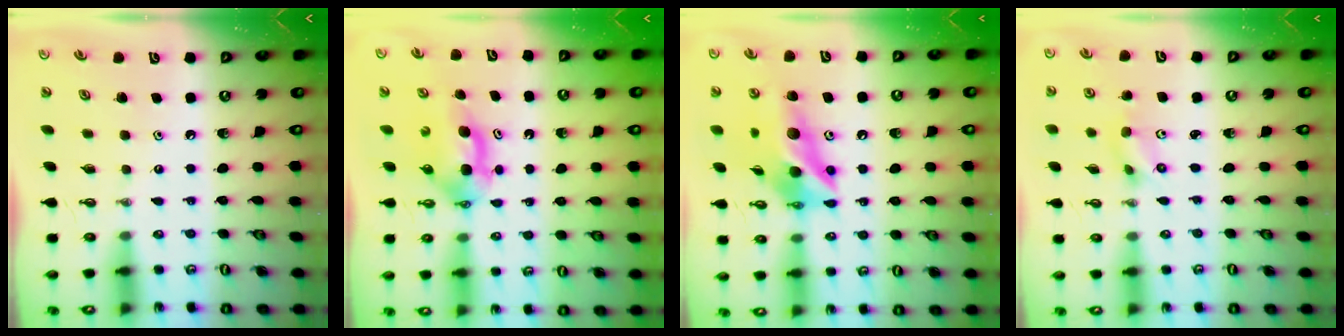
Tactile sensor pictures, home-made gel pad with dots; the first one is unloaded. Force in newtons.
{"total": 6.1, "press": 5.9, "slide": 1.8}
{"total": 14.8, "press": 14.7, "slide": 1.3}
{"total": 1.9, "press": 1.7, "slide": 0.7}